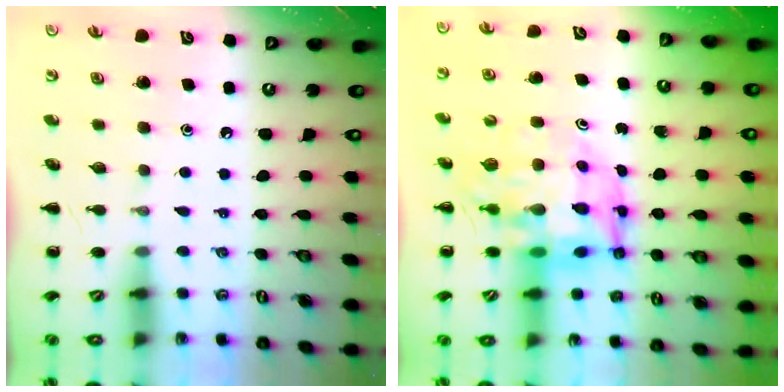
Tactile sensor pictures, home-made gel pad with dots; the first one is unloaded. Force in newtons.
{"total": 13.1, "press": 12.5, "slide": 4.1}